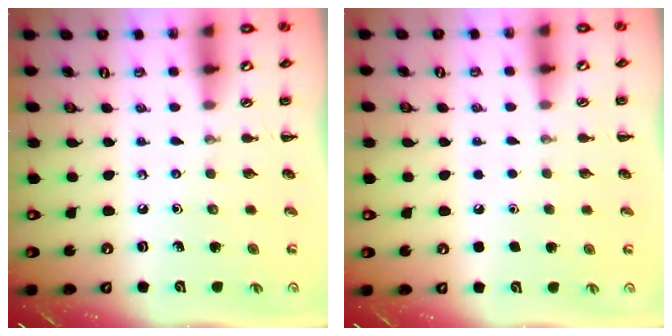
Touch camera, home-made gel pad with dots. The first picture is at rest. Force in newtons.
{"total": 1.8, "press": 1.8, "slide": 0.1}